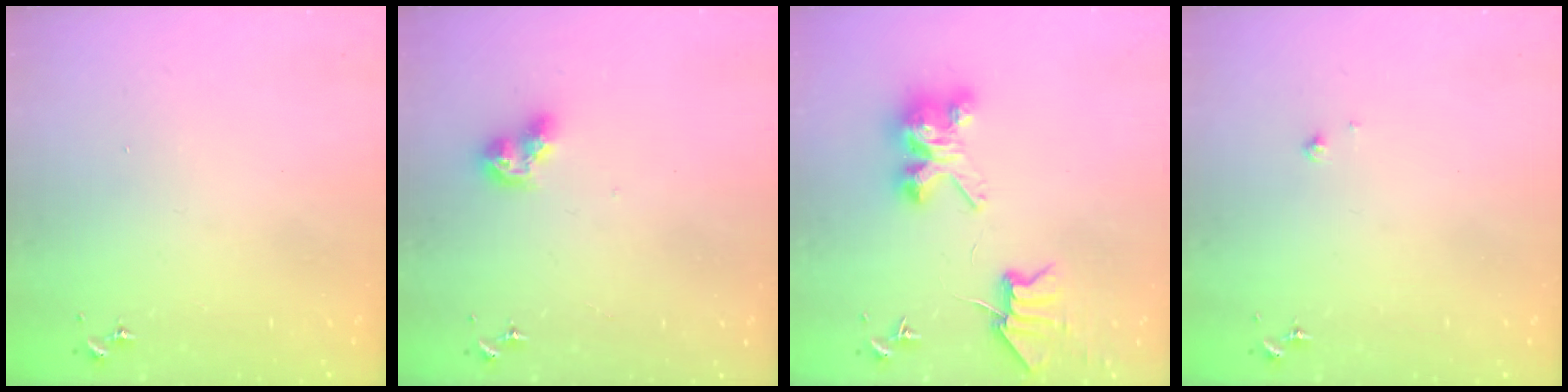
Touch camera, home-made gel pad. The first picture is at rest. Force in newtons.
{"total": 9.0, "press": 8.9, "slide": 1.0}
{"total": 9.2, "press": 9.1, "slide": 1.1}
{"total": 2.1, "press": 2.1, "slide": 0.2}